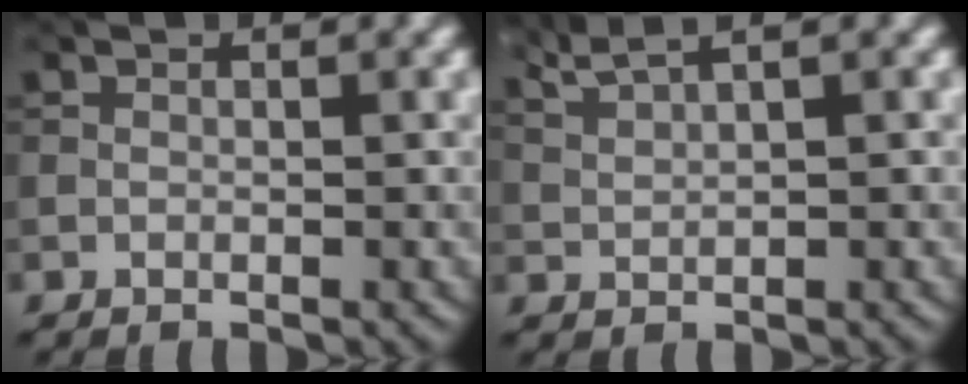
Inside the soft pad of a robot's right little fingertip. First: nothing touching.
{"total": 2.2, "force": [1.8, -0.4, 1.1], "torque": [-0.045, 0.004, 0.062]}